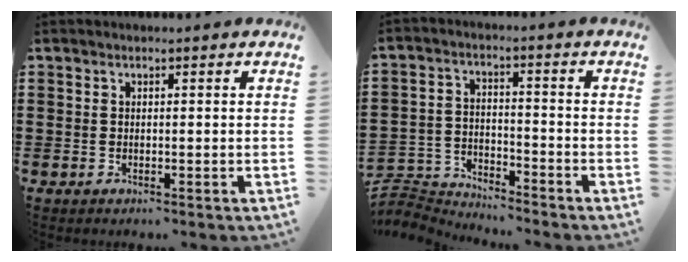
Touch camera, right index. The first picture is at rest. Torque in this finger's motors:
{"motor_torque": [-2.14, 0.00, -1.05, -0.21]}